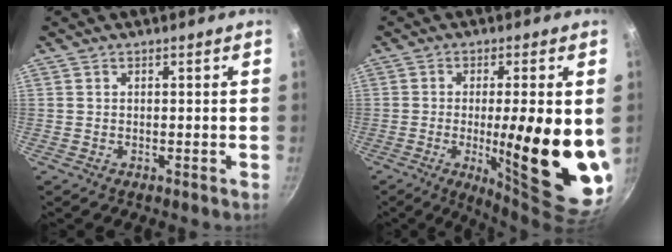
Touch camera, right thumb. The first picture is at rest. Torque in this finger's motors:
{"motor_torque": [2.59, 2.42, 2.34, 0.01, 0.21]}